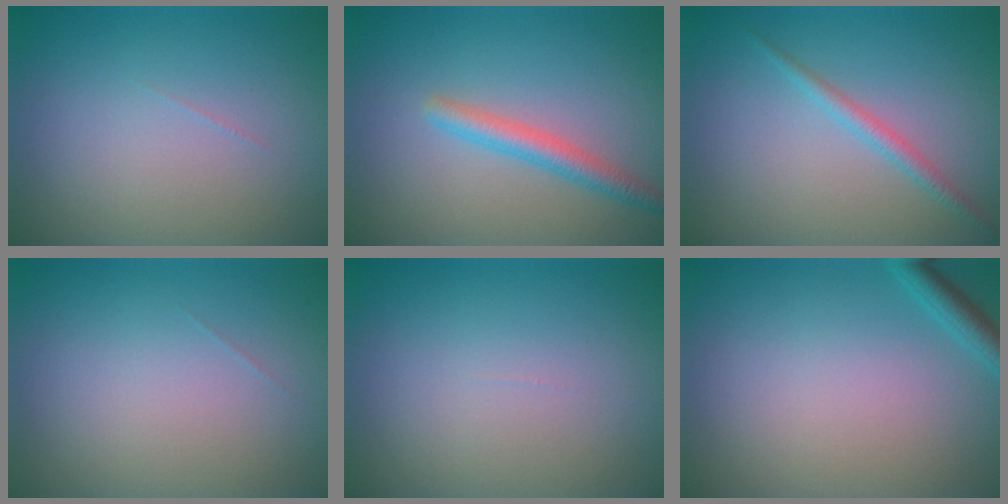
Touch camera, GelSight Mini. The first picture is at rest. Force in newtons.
{"total": 2.5, "press": 2.5, "slide": 0.1}
{"total": 1.5, "press": 1.5, "slide": 0.1}
{"total": 0.0}
{"total": 0.0}
{"total": 1.7, "press": 1.7, "slide": 0.1}